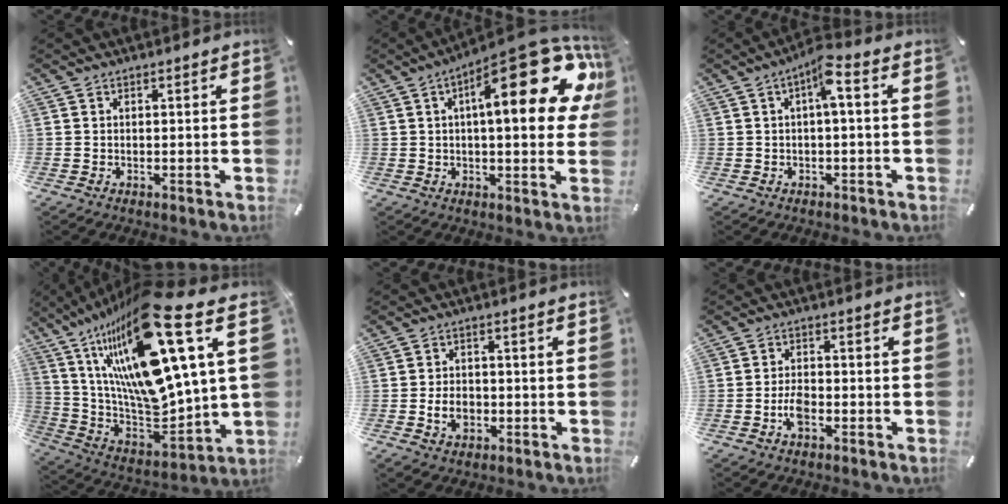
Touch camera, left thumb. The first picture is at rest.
{"total": 24.7, "force": [8.6, 8.6, 21.5], "torque": [-0.295, -0.046, 0.134]}
{"total": 5.7, "force": [0.7, 1.5, 5.5], "torque": [-0.098, 0.006, 0.009]}
{"total": 27.1, "force": [12.6, 8.5, 22.4], "torque": [-0.422, -0.107, 0.202]}
{"total": 5.2, "force": [-1.4, 3.8, 3.2], "torque": [-0.070, 0.004, -0.027]}
{"total": 4.2, "force": [-2.0, 2.2, 3.0], "torque": [-0.062, 0.006, -0.039]}